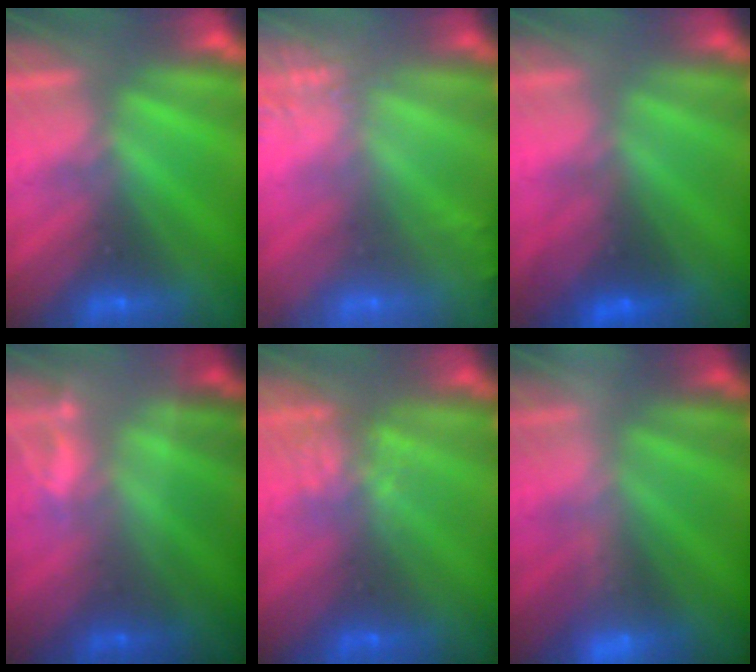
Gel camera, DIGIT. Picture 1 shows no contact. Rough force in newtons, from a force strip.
{"total": 2.4}
{"total": 2.9}
{"total": 1.8}
{"total": 4.5}
{"total": 2.2}